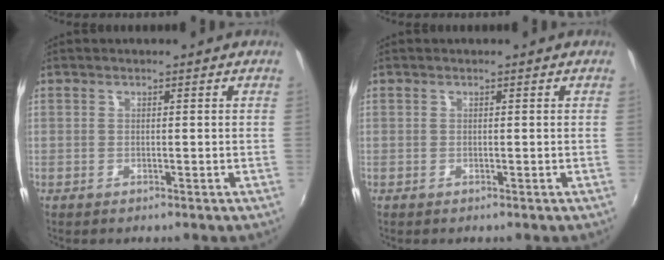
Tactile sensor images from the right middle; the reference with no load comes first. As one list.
[{"total": 0.0}]